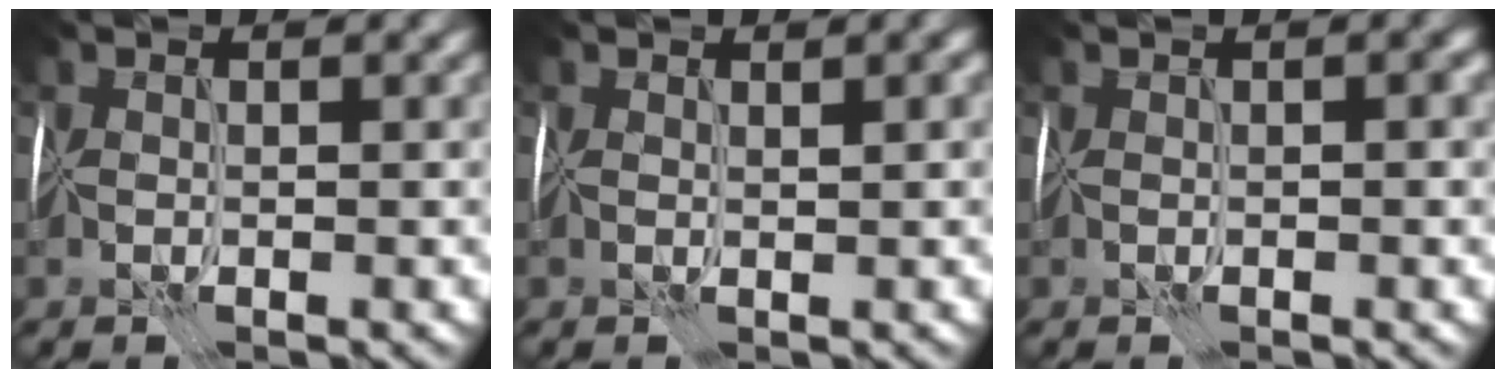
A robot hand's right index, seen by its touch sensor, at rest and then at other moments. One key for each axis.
{"total": 0.7, "fx": 0.6, "fy": 0.2, "fz": 0.3, "tx": -0.002, "ty": 0.003, "tz": 0.011}
{"total": 0.5, "fx": 0.0, "fy": 0.0, "fz": 0.5, "tx": -0.007, "ty": 0.004, "tz": 0.000}